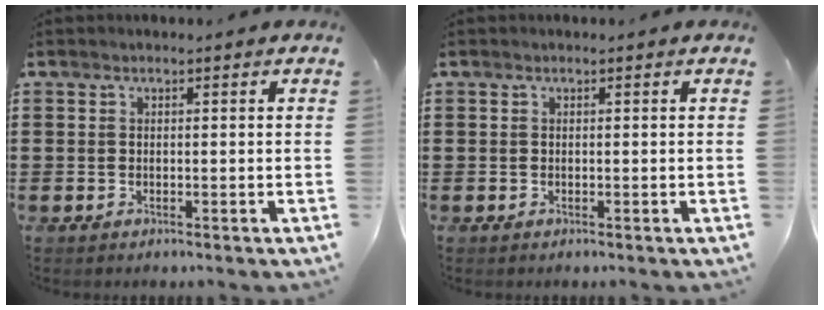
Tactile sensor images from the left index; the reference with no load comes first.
{"total": 0.0}